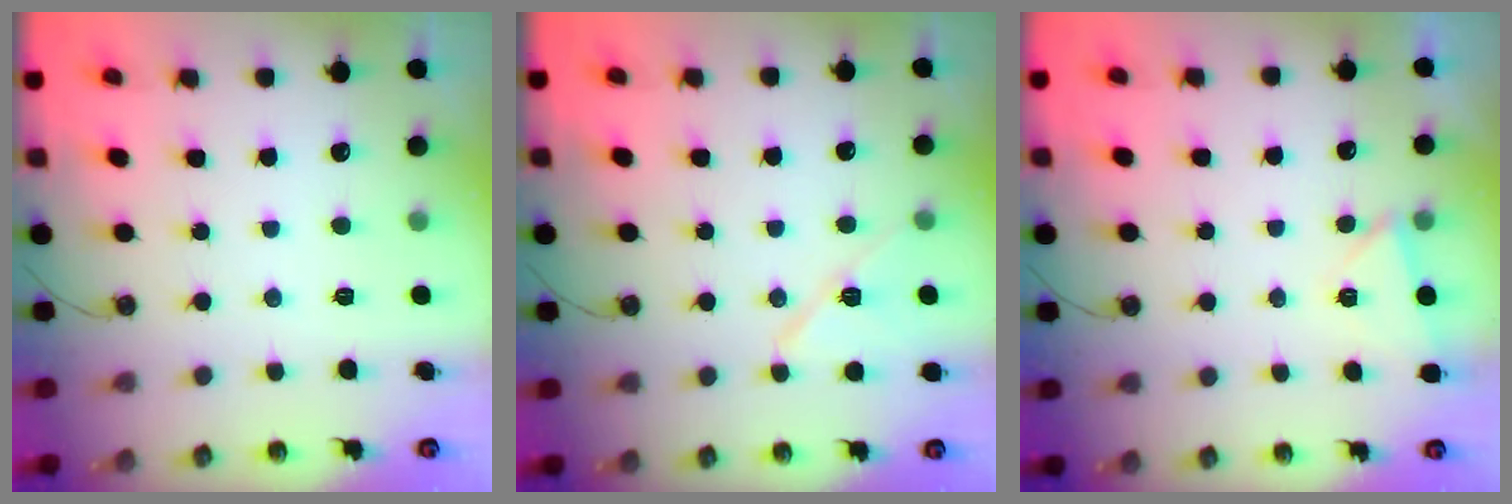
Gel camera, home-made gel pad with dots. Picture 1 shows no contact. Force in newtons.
{"total": 9.9, "press": 9.8, "slide": 1.5}
{"total": 2.4, "press": 2.0, "slide": 1.2}